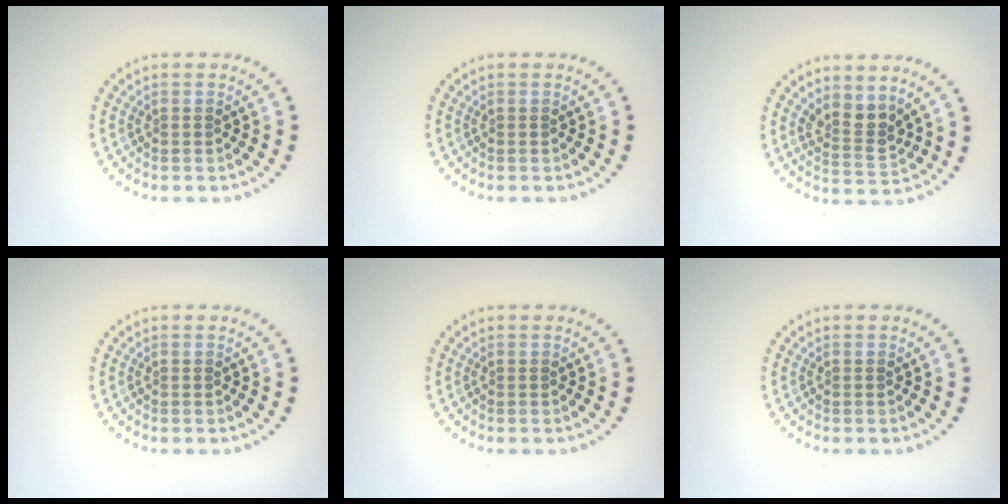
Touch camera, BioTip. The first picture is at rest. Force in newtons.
{"total": 0.0}
{"total": 2.7, "press": 2.2, "slide": 1.5}
{"total": 0.0}
{"total": 0.0}
{"total": 0.0}